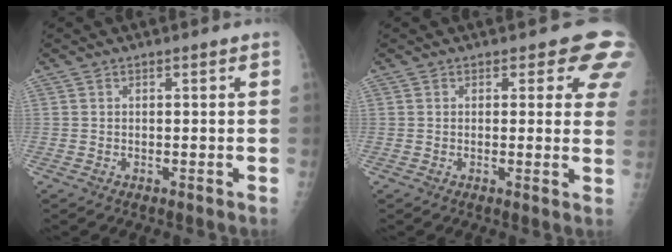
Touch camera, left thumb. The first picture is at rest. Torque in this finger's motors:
{"motor_torque": [1.57, 1.51, 0.82, -0.77, 0.06]}